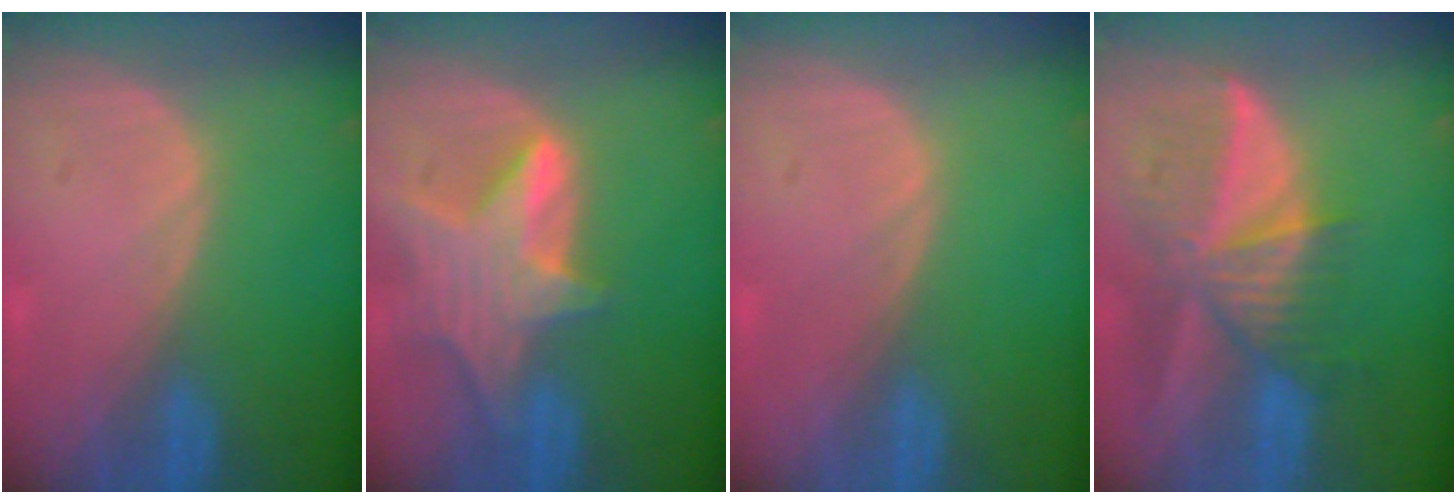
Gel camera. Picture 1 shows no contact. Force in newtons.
{"total": 8.2, "press": 7.3, "slide": 3.7}
{"total": 0.0}
{"total": 9.8, "press": 8.6, "slide": 4.6}